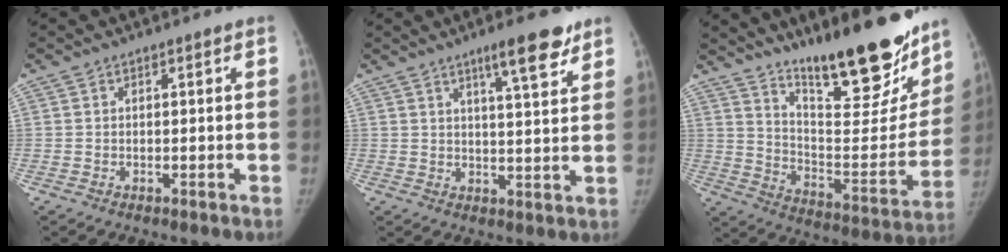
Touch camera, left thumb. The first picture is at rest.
{"total": 8.8, "force": [5.8, 1.8, 6.4], "torque": [-0.081, -0.033, 0.086]}
{"total": 26.8, "force": [19.6, 7.0, 16.9], "torque": [-0.207, -0.110, 0.296]}